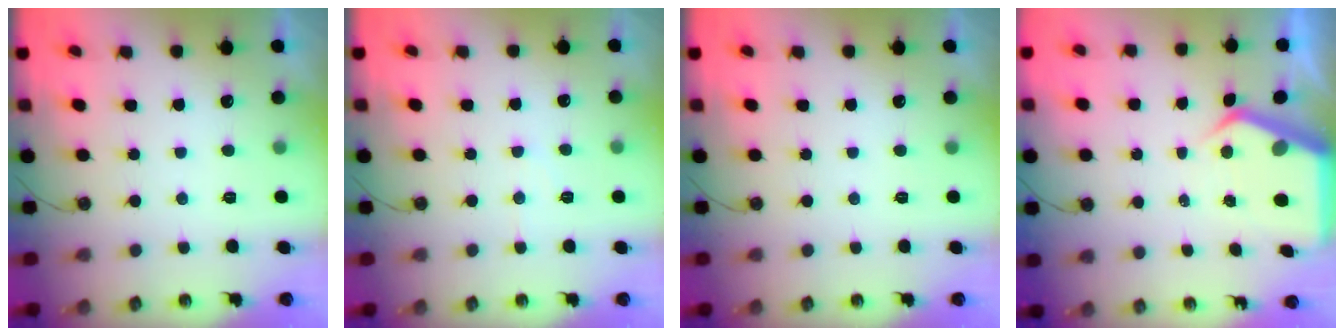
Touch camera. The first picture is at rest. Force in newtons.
{"total": 5.5, "press": 5.5, "slide": 0.7}
{"total": 0.0}
{"total": 6.0, "press": 6.0, "slide": 0.5}